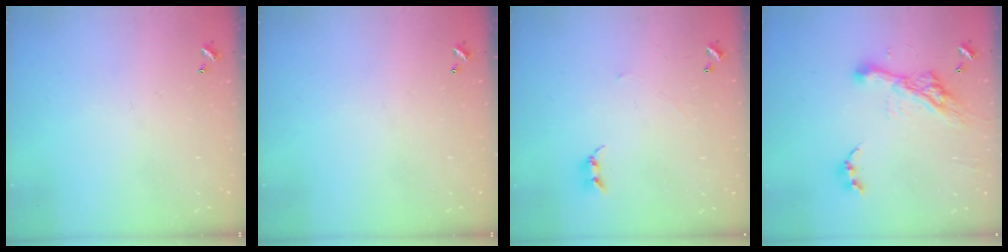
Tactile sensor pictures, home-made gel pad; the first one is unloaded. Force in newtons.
{"total": 0.0}
{"total": 2.4, "press": 2.4, "slide": 0.2}
{"total": 11.0, "press": 10.9, "slide": 1.4}